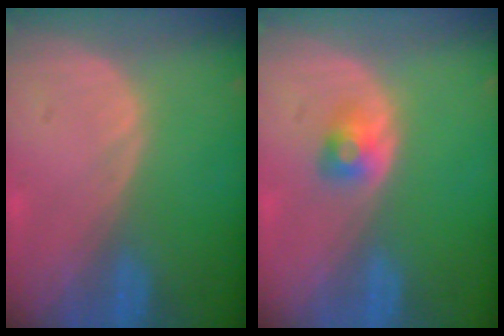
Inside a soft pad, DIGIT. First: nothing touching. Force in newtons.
{"total": 2.6, "press": 2.4, "slide": 1.2}